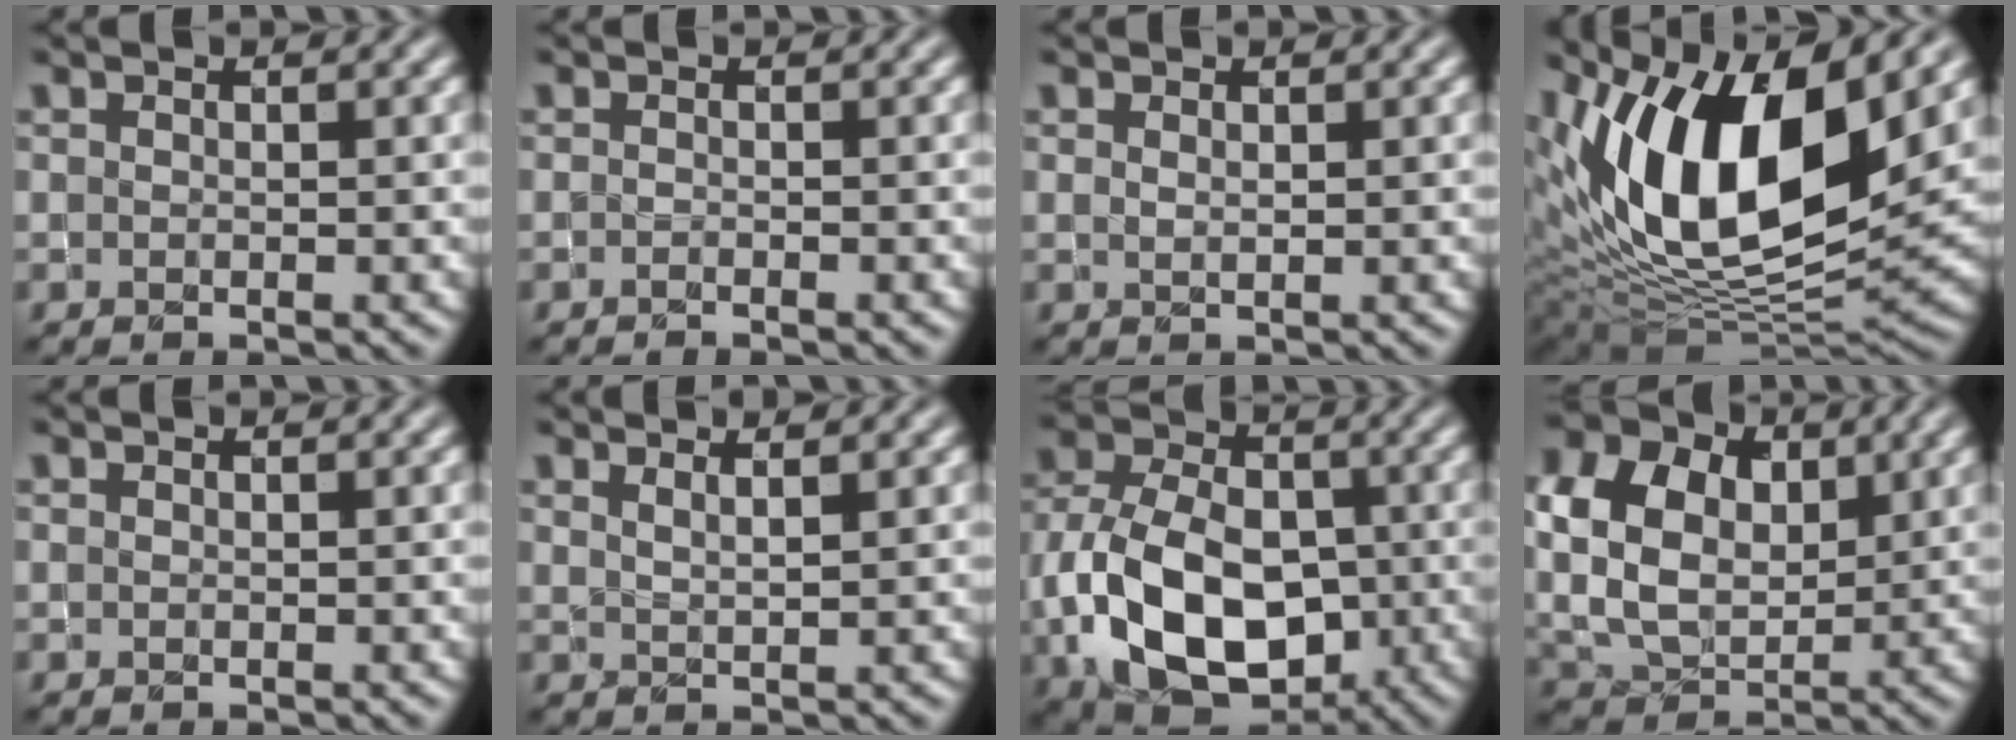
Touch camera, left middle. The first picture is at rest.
{"total": 0.6, "force": [-0.5, 0.0, 0.2], "torque": [-0.004, -0.001, -0.012]}
{"total": 0.6, "force": [0.3, 0.2, 0.4], "torque": [-0.010, 0.000, 0.006]}
{"total": 14.6, "force": [5.4, 6.9, 11.7], "torque": [-0.210, 0.007, 0.092]}
{"total": 0.0}
{"total": 1.7, "force": [1.2, 0.5, 1.0], "torque": [-0.006, 0.005, 0.010]}
{"total": 13.6, "force": [-2.9, 9.5, 9.4], "torque": [-0.196, -0.025, -0.057]}
{"total": 10.8, "force": [2.8, 7.8, 6.9], "torque": [-0.165, 0.028, 0.042]}